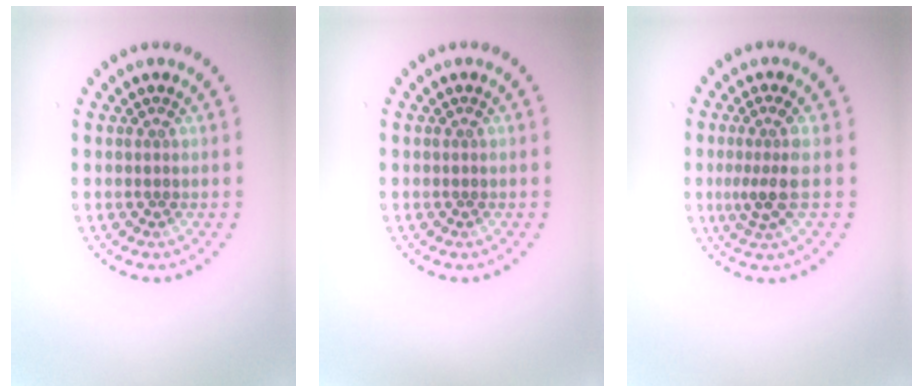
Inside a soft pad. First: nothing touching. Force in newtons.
{"total": 0.0}
{"total": 2.8, "press": 2.1, "slide": 1.9}